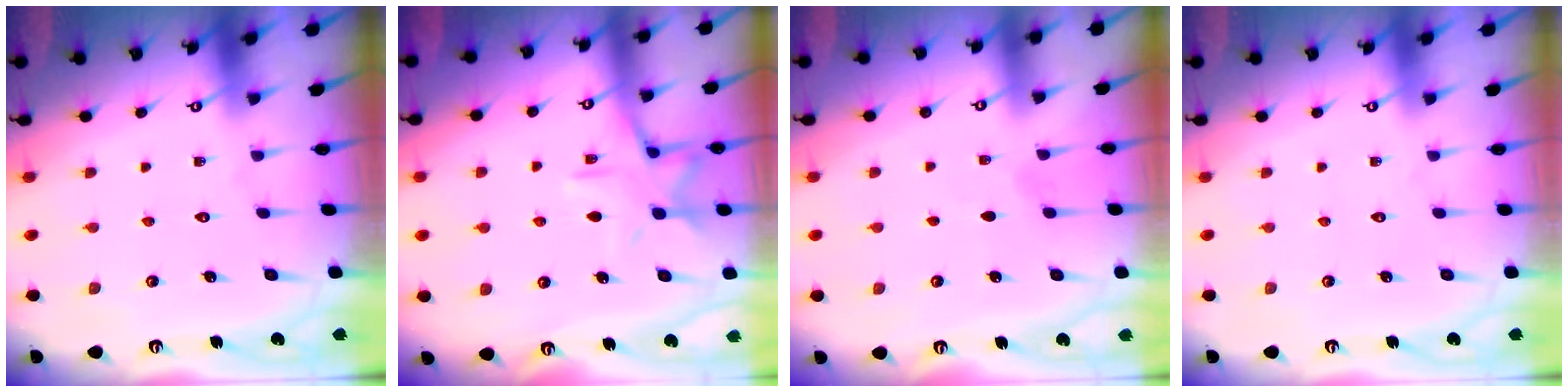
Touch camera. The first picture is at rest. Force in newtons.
{"total": 11.2, "press": 11.1, "slide": 0.6}
{"total": 4.3, "press": 3.7, "slide": 2.2}
{"total": 0.0}